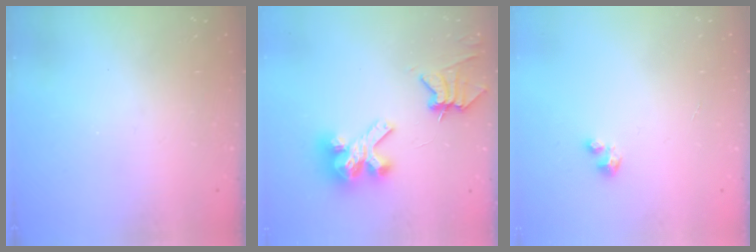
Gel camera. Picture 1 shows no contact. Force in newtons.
{"total": 10.4, "press": 10.3, "slide": 1.0}
{"total": 2.0, "press": 2.0, "slide": 0.2}